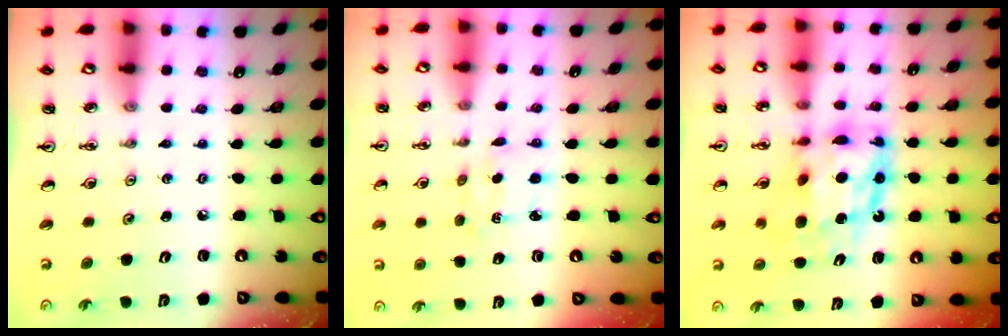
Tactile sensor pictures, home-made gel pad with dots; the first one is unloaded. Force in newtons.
{"total": 2.4, "press": 2.4, "slide": 0.3}
{"total": 11.7, "press": 11.6, "slide": 1.2}